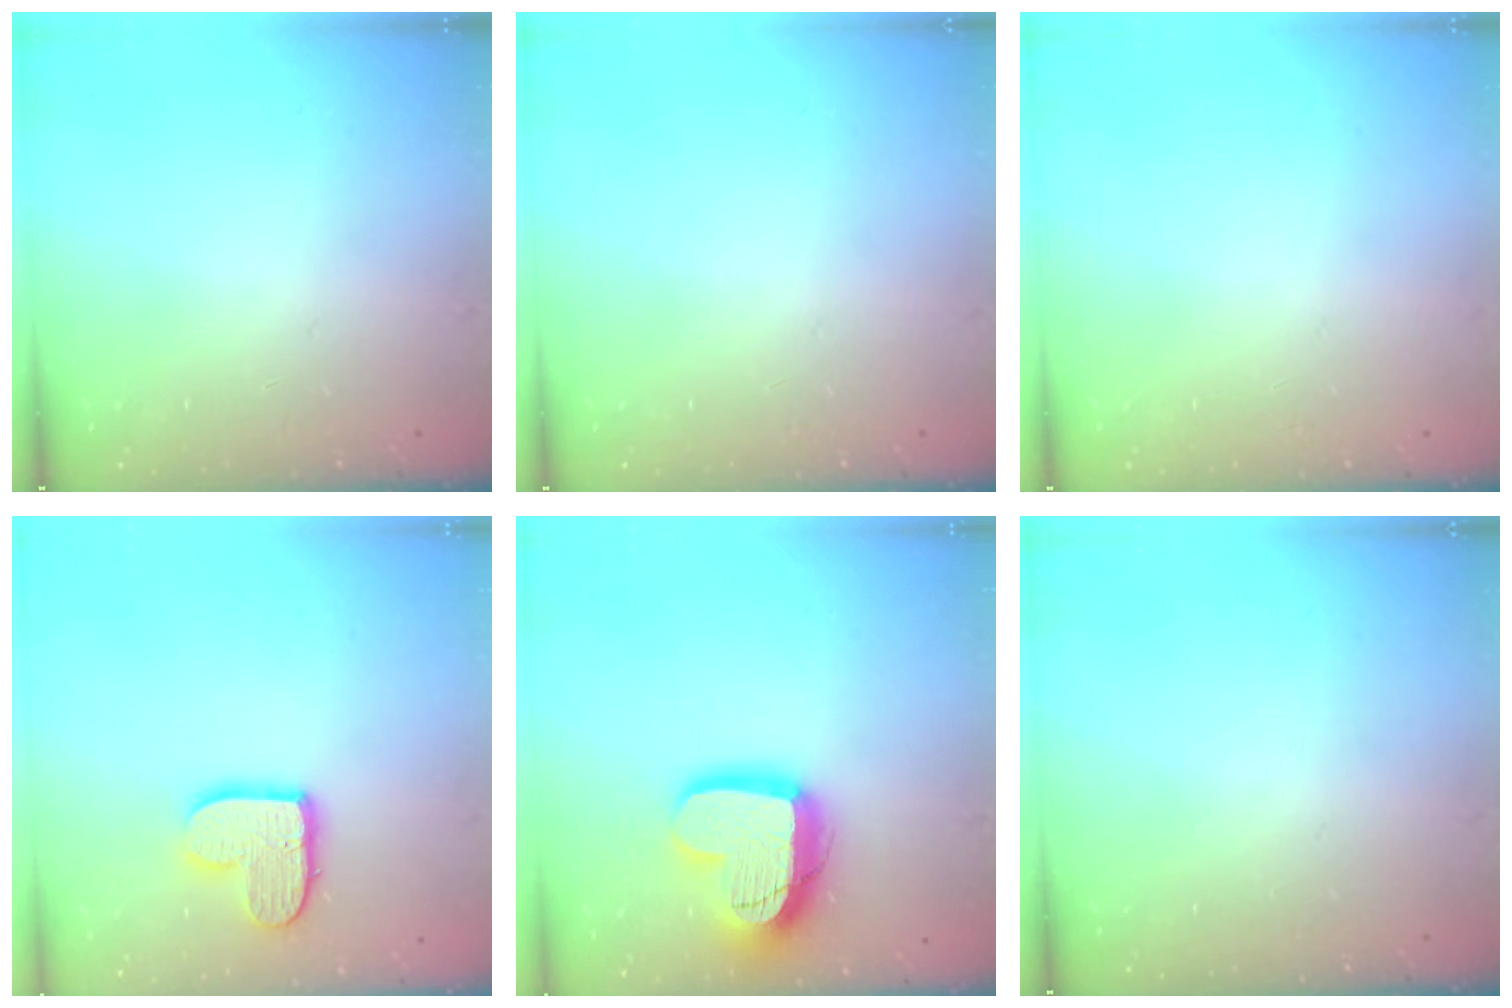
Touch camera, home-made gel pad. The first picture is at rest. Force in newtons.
{"total": 0.0}
{"total": 0.0}
{"total": 11.1, "press": 11.1, "slide": 0.5}
{"total": 17.4, "press": 17.4, "slide": 1.4}
{"total": 0.0}